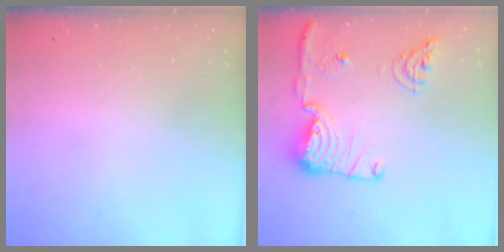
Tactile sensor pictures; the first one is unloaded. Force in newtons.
{"total": 15.2, "press": 14.8, "slide": 3.3}